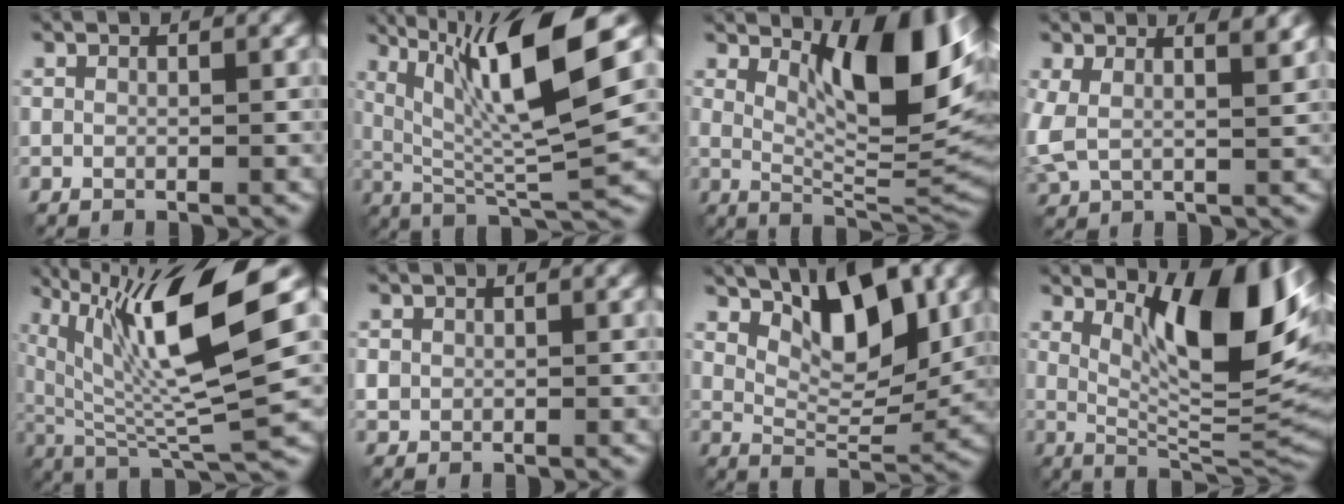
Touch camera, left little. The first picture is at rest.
{"total": 11.3, "force": [4.3, 2.1, 10.3], "torque": [-0.184, 0.003, 0.084]}
{"total": 10.9, "force": [4.0, 3.6, 9.5], "torque": [-0.138, -0.003, 0.069]}
{"total": 5.7, "force": [2.4, 2.8, 4.3], "torque": [-0.097, 0.001, 0.044]}
{"total": 12.9, "force": [4.6, 2.7, 11.7], "torque": [-0.213, 0.010, 0.090]}
{"total": 1.0, "force": [0.1, 1.0, 0.1], "torque": [0.002, -0.003, 0.000]}
{"total": 7.3, "force": [3.8, 2.9, 5.5], "torque": [-0.087, -0.004, 0.063]}
{"total": 12.1, "force": [4.0, 3.6, 10.8], "torque": [-0.158, 0.001, 0.068]}